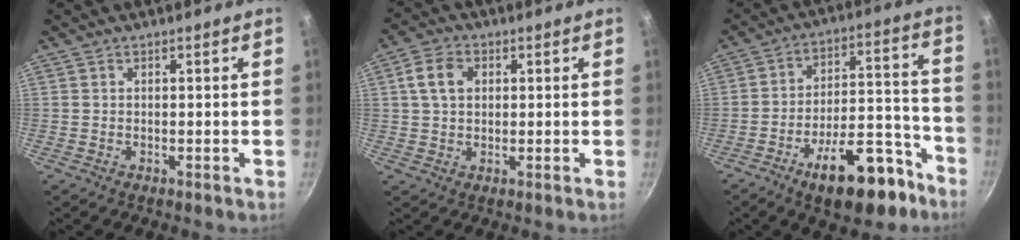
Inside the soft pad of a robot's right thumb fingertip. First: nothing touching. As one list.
[{"total": 6.0, "force": [1.4, 4.4, 3.8], "torque": [-0.060, 0.008, 0.021]}, {"total": 18.2, "force": [-10.7, 7.9, 12.4], "torque": [-0.143, 0.088, -0.151]}]